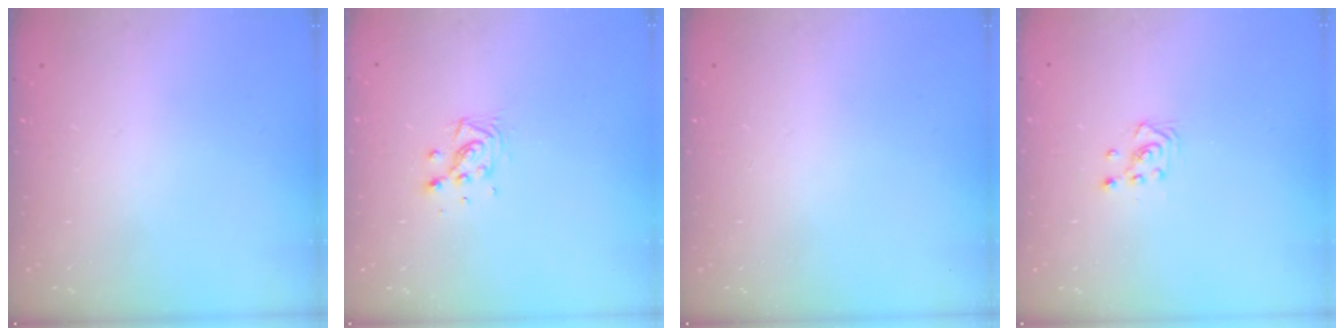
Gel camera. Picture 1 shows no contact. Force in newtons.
{"total": 6.7, "press": 6.3, "slide": 2.3}
{"total": 0.0}
{"total": 2.9, "press": 2.8, "slide": 0.3}